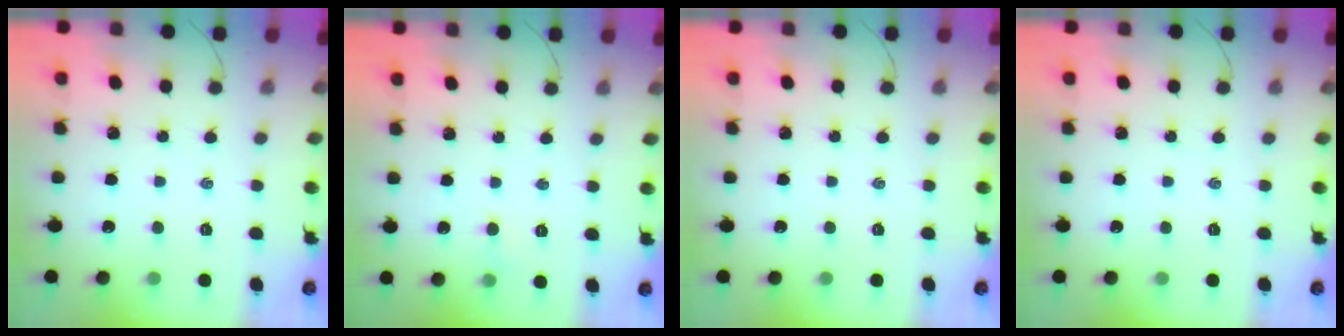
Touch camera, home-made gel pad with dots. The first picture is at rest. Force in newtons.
{"total": 2.7, "press": 2.6, "slide": 0.9}
{"total": 0.0}
{"total": 0.0}